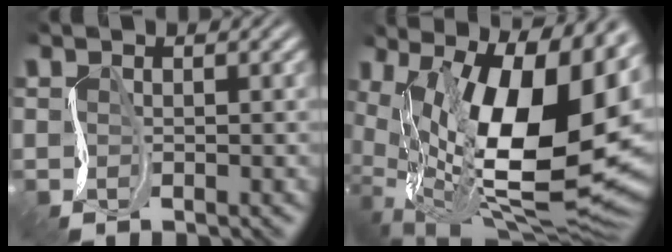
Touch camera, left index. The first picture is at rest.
{"total": 17.0, "force": [1.6, 7.8, 15.0], "torque": [-0.213, -0.022, 0.034]}